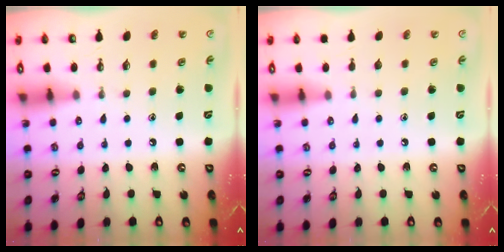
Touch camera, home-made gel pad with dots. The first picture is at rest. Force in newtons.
{"total": 0.0}